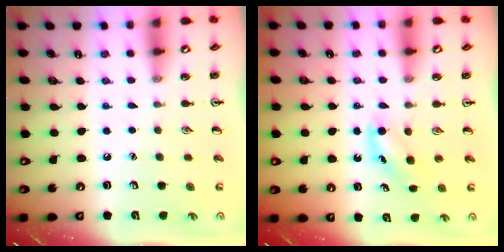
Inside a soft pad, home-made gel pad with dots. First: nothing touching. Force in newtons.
{"total": 4.2, "press": 3.9, "slide": 1.4}